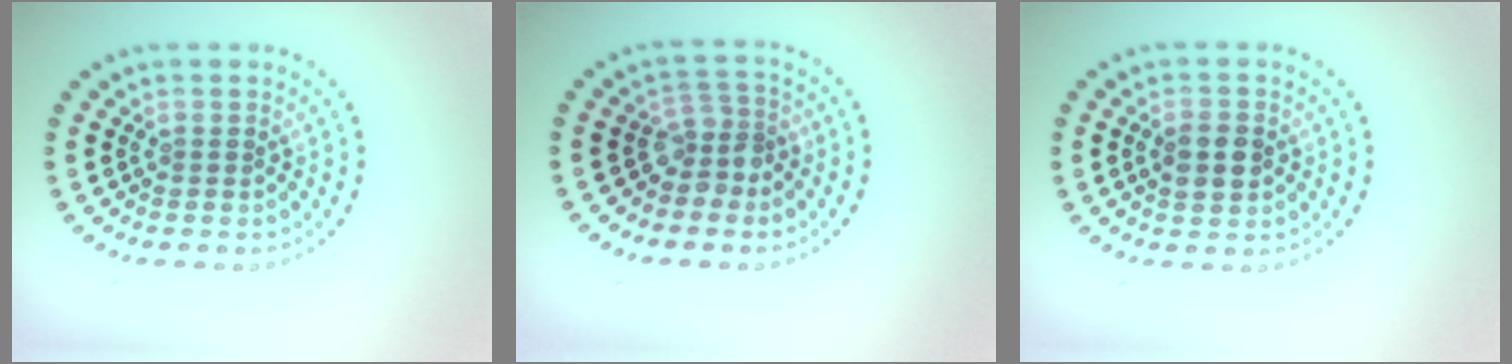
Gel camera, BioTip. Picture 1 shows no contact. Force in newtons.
{"total": 2.5, "press": 1.9, "slide": 1.6}
{"total": 2.8, "press": 2.8, "slide": 0.2}